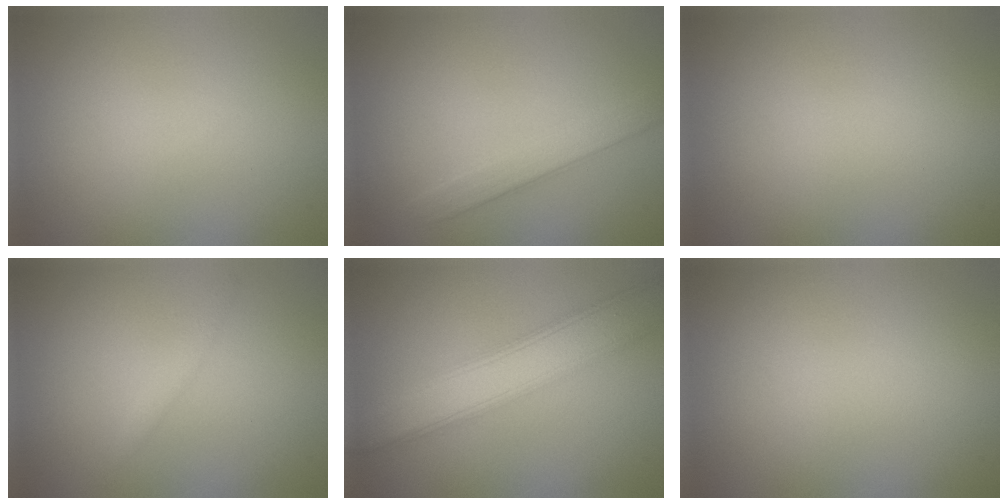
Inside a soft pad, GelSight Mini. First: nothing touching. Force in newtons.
{"total": 2.3, "press": 2.3, "slide": 0.0}
{"total": 0.0}
{"total": 1.0, "press": 0.9, "slide": 0.2}
{"total": 6.3, "press": 6.3, "slide": 0.3}
{"total": 0.0}